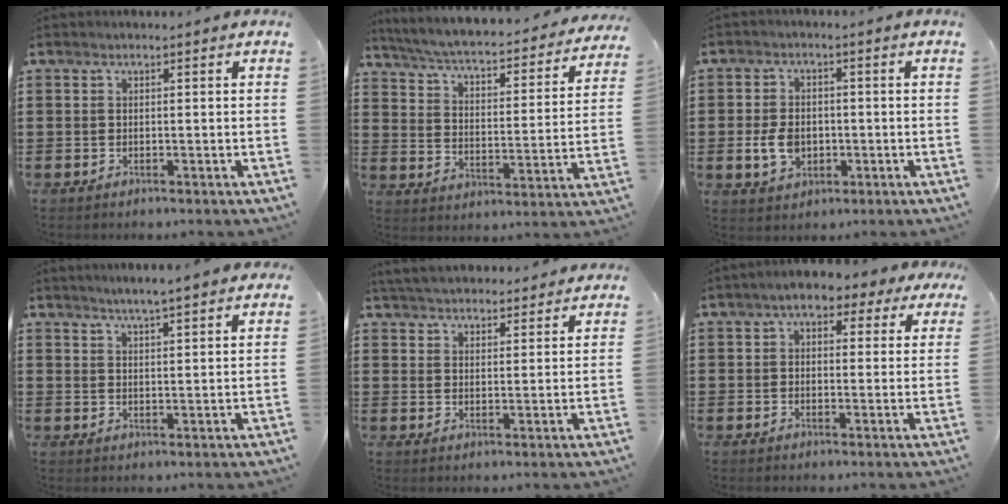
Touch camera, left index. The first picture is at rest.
{"total": 4.1, "force": [3.8, -0.2, 1.5], "torque": [-0.051, -0.038, 0.055]}
{"total": 5.4, "force": [-1.0, 3.8, 3.7], "torque": [-0.090, 0.001, -0.022]}
{"total": 3.3, "force": [3.1, -0.5, 0.9], "torque": [-0.026, -0.008, 0.055]}
{"total": 4.4, "force": [4.4, 0.6, 0.5], "torque": [-0.024, -0.016, 0.081]}
{"total": 4.1, "force": [2.6, 2.0, 2.4], "torque": [-0.051, 0.004, 0.042]}